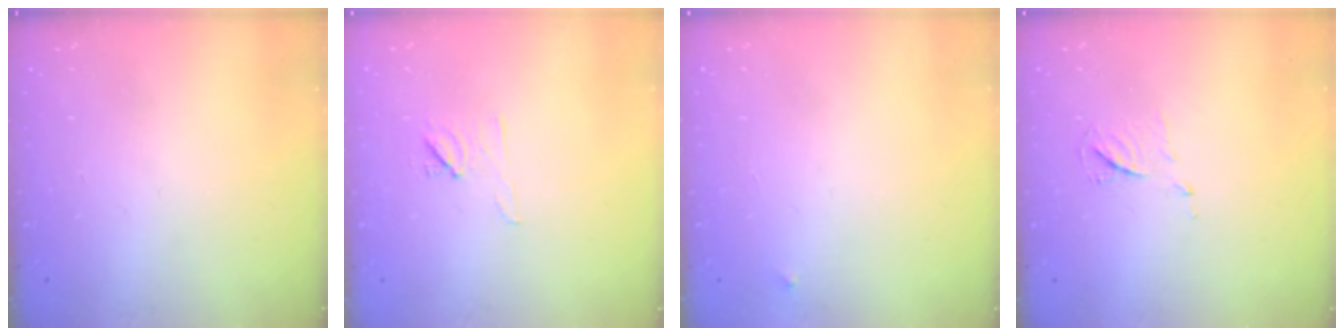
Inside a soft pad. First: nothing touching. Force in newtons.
{"total": 7.3, "press": 7.2, "slide": 1.3}
{"total": 2.5, "press": 2.4, "slide": 0.4}
{"total": 6.1, "press": 6.0, "slide": 0.7}